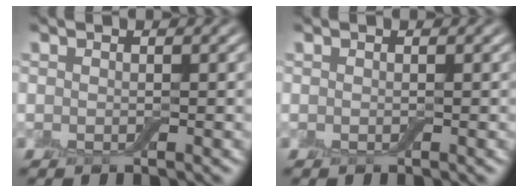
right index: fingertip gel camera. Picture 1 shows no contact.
{"total": 0.0}